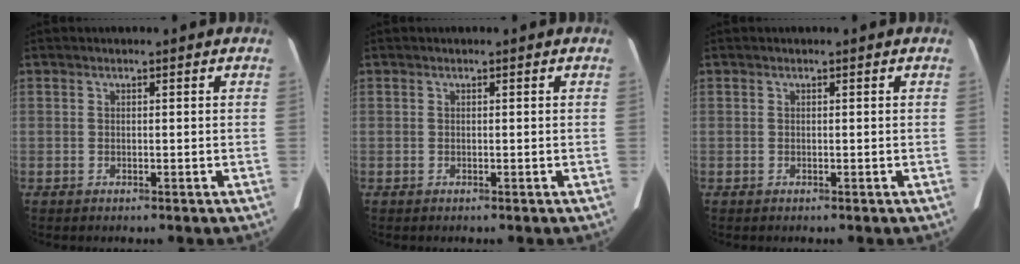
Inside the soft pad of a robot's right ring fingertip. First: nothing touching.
{"total": 0.0}
{"total": 0.0}